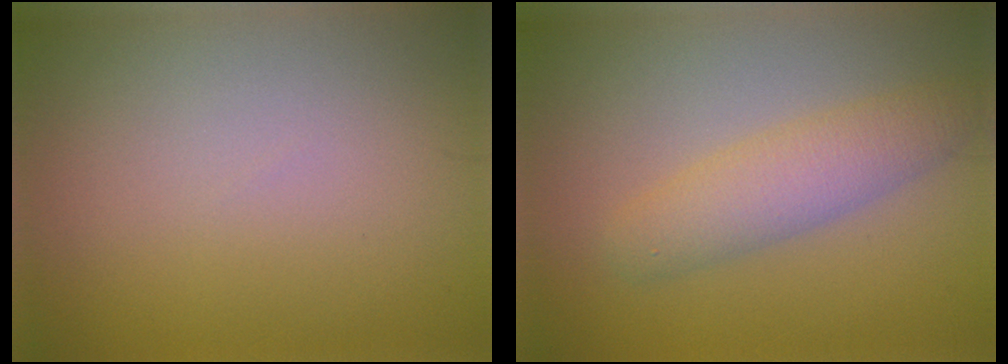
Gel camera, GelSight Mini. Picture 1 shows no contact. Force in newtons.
{"total": 3.7, "press": 3.7, "slide": 0.1}